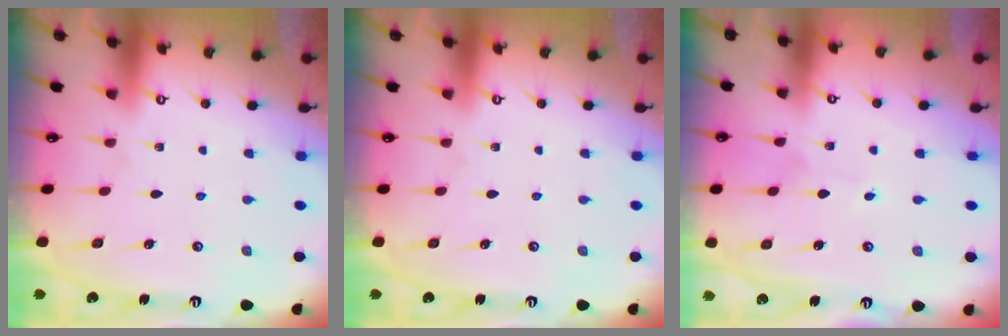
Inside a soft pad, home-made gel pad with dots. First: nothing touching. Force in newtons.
{"total": 0.0}
{"total": 1.9, "press": 1.9, "slide": 0.2}